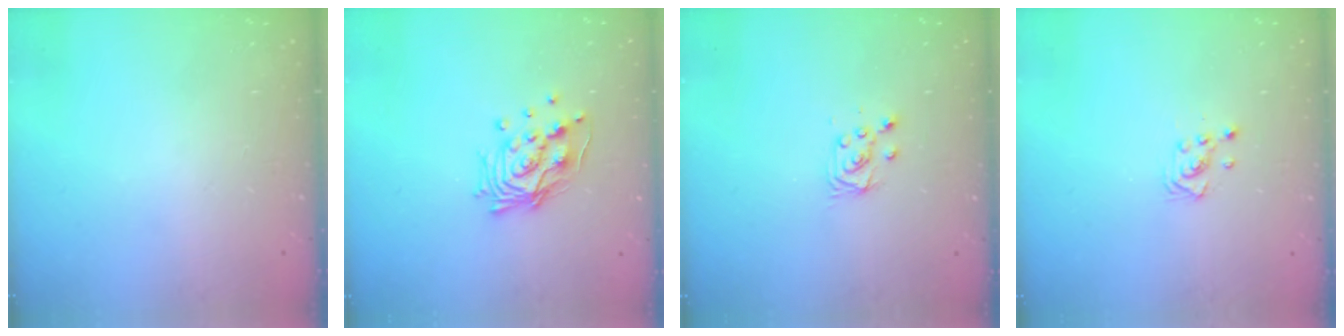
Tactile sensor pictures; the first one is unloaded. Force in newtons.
{"total": 12.9, "press": 12.8, "slide": 1.1}
{"total": 5.2, "press": 5.2, "slide": 0.5}
{"total": 2.9, "press": 2.8, "slide": 0.3}